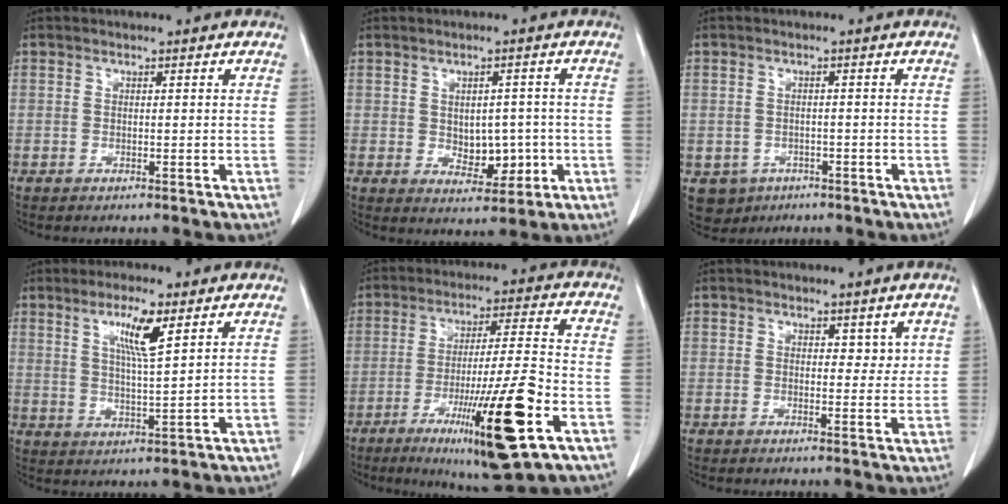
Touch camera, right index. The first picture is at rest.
{"total": 5.5, "force": [-0.6, 3.6, 4.2], "torque": [-0.048, 0.003, 0.003]}
{"total": 4.6, "force": [-2.3, 4.0, 0.4], "torque": [-0.001, 0.007, -0.032]}
{"total": 6.7, "force": [3.4, 0.3, 5.7], "torque": [-0.104, -0.006, 0.060]}
{"total": 16.7, "force": [-6.9, 0.4, 15.2], "torque": [-0.252, -0.028, -0.108]}
{"total": 2.6, "force": [1.7, 1.6, 1.3], "torque": [-0.004, -0.008, 0.022]}